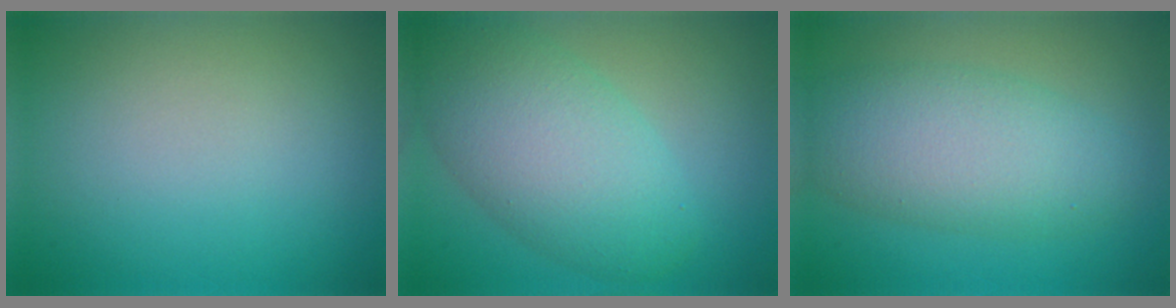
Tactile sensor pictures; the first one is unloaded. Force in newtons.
{"total": 7.6, "press": 7.6, "slide": 0.4}
{"total": 6.7, "press": 6.7, "slide": 0.1}